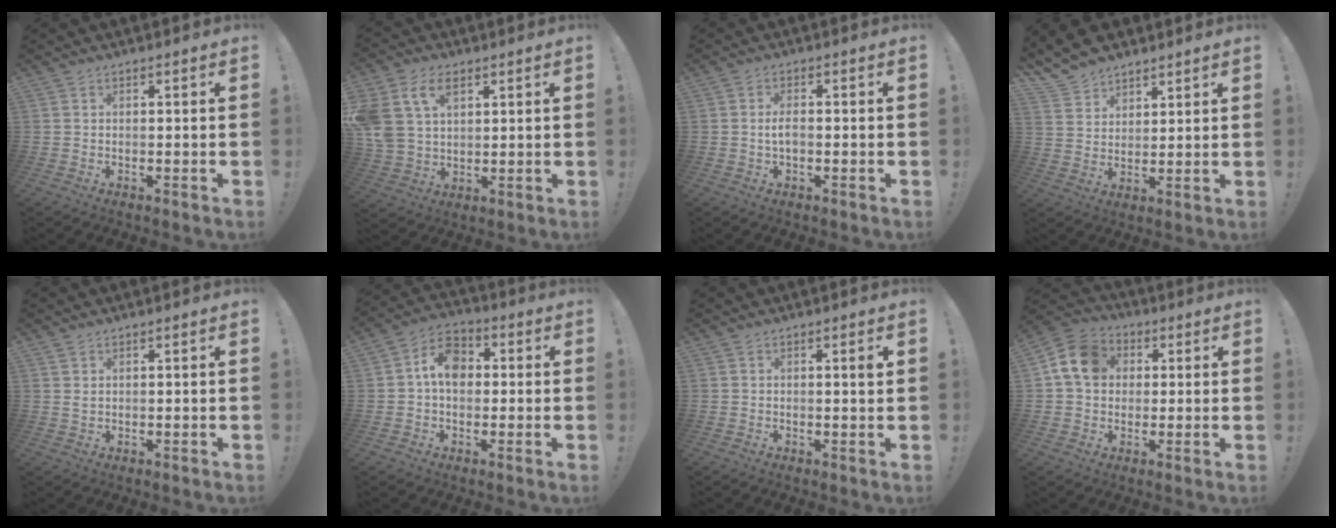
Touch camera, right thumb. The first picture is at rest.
{"total": 12.2, "force": [5.5, 8.3, 7.1], "torque": [-0.148, -0.017, 0.108]}
{"total": 3.1, "force": [-0.6, 1.3, 2.7], "torque": [-0.055, 0.002, -0.012]}
{"total": 8.7, "force": [7.2, 4.3, 2.0], "torque": [-0.050, -0.049, 0.145]}
{"total": 1.2, "force": [0.8, 0.4, 0.8], "torque": [-0.012, -0.003, 0.013]}
{"total": 9.5, "force": [1.2, 6.8, 6.5], "torque": [-0.091, 0.011, 0.023]}
{"total": 1.3, "force": [0.4, -0.2, 1.2], "torque": [-0.013, -0.004, 0.003]}
{"total": 11.8, "force": [2.8, 9.7, 6.1], "torque": [-0.086, 0.010, 0.060]}